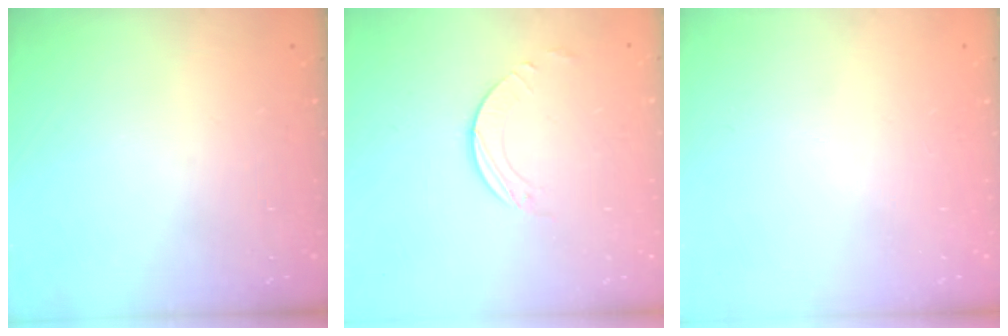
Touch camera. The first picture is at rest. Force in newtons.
{"total": 1.7, "press": 1.7, "slide": 0.2}
{"total": 0.0}